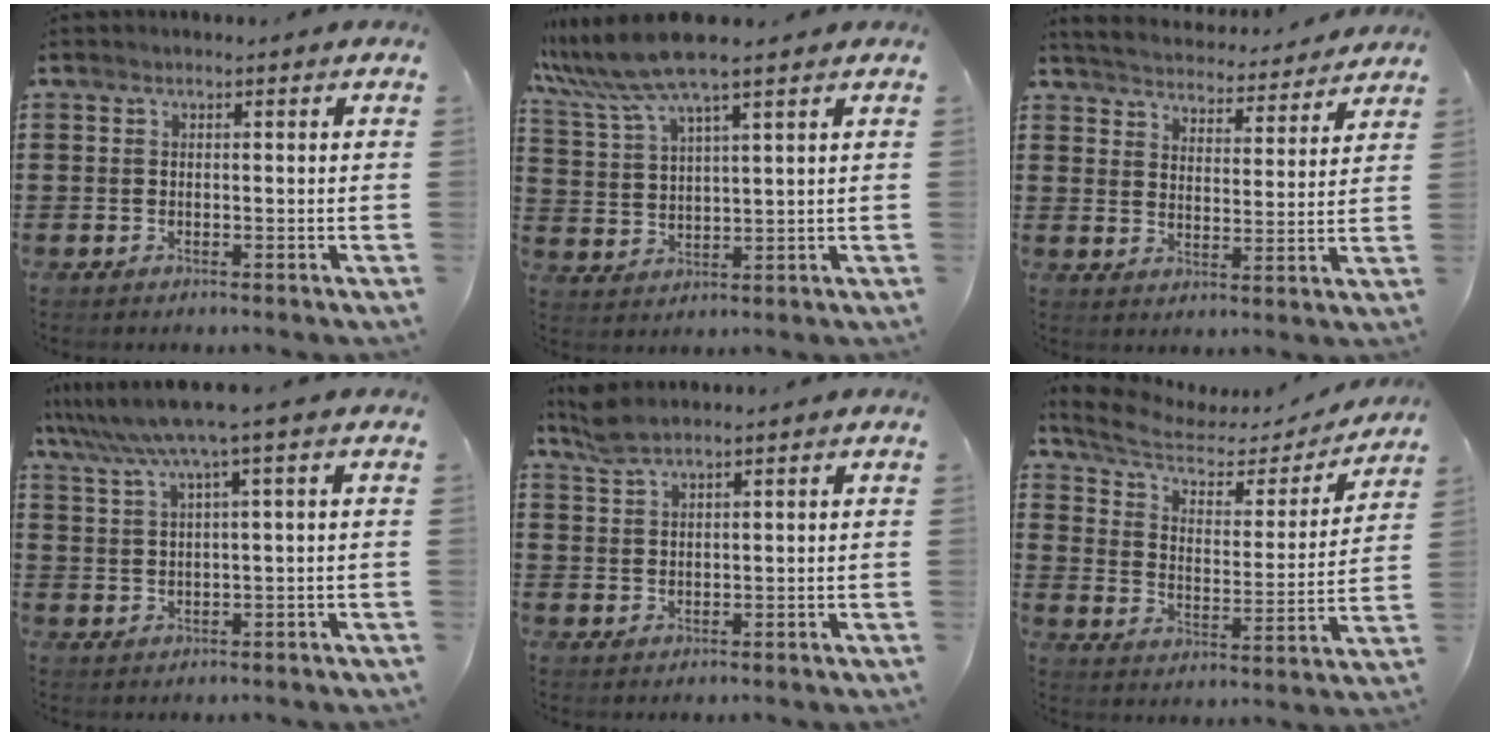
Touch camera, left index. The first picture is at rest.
{"total": 7.9, "force": [6.4, 0.2, 4.7], "torque": [-0.118, -0.021, 0.111]}
{"total": 4.5, "force": [4.5, -0.1, 0.0], "torque": [-0.027, -0.037, 0.073]}
{"total": 5.4, "force": [3.0, -0.5, 4.5], "torque": [-0.097, -0.016, 0.048]}
{"total": 2.7, "force": [2.3, 0.5, 1.5], "torque": [-0.035, 0.002, 0.043]}
{"total": 5.7, "force": [4.4, 2.4, 2.6], "torque": [-0.075, -0.023, 0.073]}